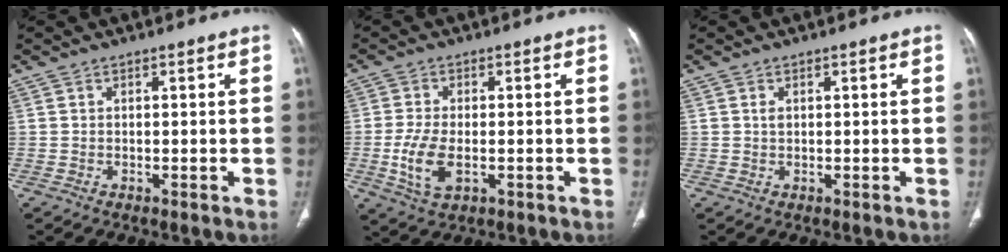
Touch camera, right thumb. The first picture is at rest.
{"total": 7.2, "force": [-1.6, 3.8, 5.9], "torque": [-0.129, -0.004, -0.025]}
{"total": 0.9, "force": [0.3, 0.5, 0.6], "torque": [-0.013, 0.003, 0.008]}